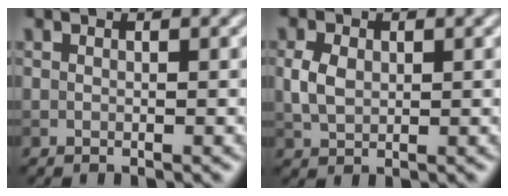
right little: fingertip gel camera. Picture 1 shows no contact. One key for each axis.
{"total": 2.5, "fx": 0.3, "fy": 1.8, "fz": 1.7, "tx": -0.041, "ty": 0.002, "tz": 0.007}